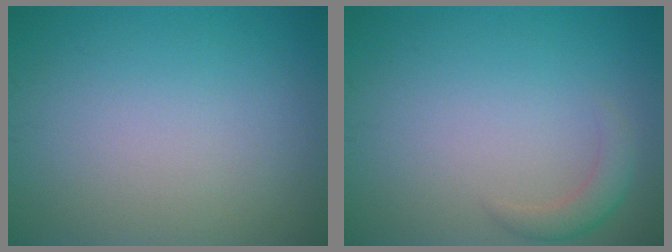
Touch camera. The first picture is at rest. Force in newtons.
{"total": 1.8, "press": 1.8, "slide": 0.1}